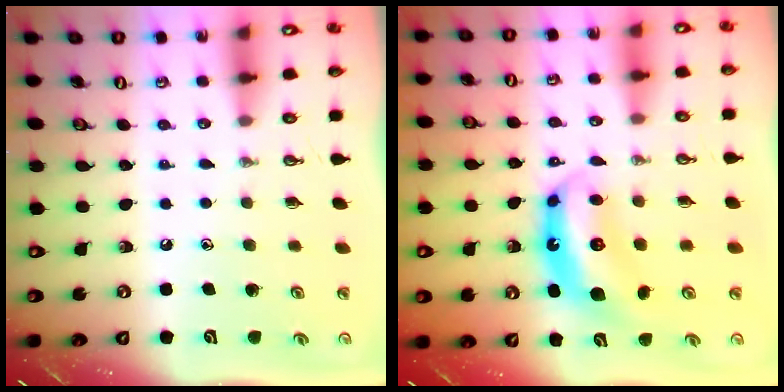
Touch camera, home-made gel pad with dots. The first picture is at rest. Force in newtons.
{"total": 7.5, "press": 7.5, "slide": 0.7}